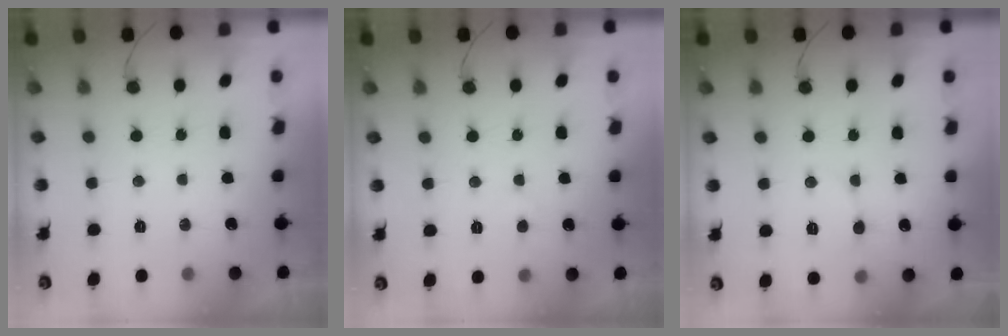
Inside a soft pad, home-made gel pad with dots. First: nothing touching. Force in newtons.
{"total": 2.6, "press": 2.6, "slide": 0.3}
{"total": 4.2, "press": 4.2, "slide": 0.5}